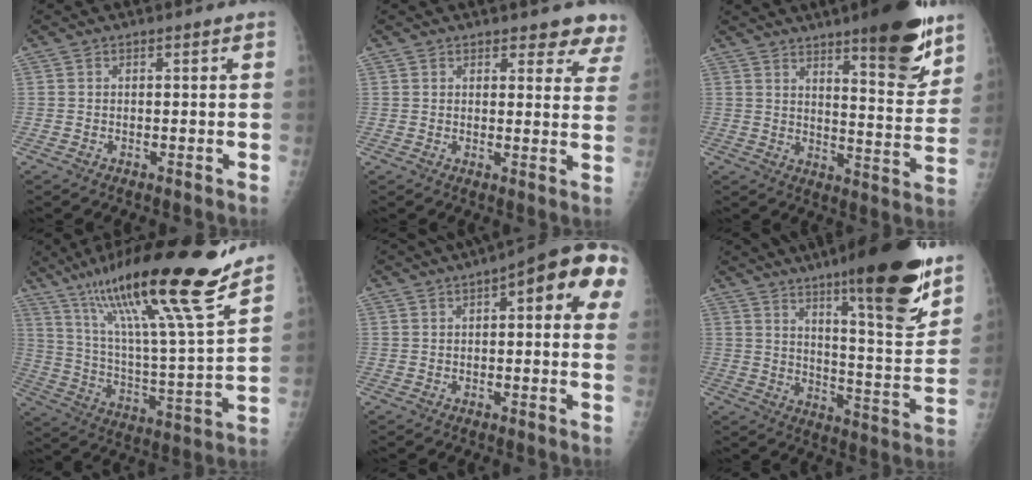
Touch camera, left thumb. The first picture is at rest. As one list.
[{"total": 6.9, "force": [6.0, 3.1, 1.0], "torque": [0.040, -0.032, 0.048]}, {"total": 15.9, "force": [10.4, 3.5, 11.4], "torque": [-0.127, -0.071, 0.154]}, {"total": 26.5, "force": [18.5, 2.3, 18.9], "torque": [-0.301, -0.058, 0.317]}, {"total": 14.5, "force": [4.8, 4.8, 12.8], "torque": [-0.129, 0.015, 0.045]}, {"total": 21.8, "force": [14.1, 3.7, 16.2], "torque": [-0.208, -0.080, 0.217]}]